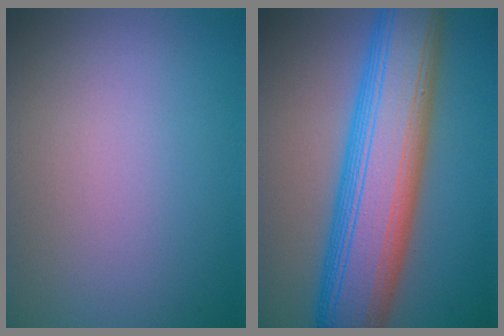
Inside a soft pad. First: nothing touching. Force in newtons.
{"total": 12.3, "press": 12.3, "slide": 0.2}